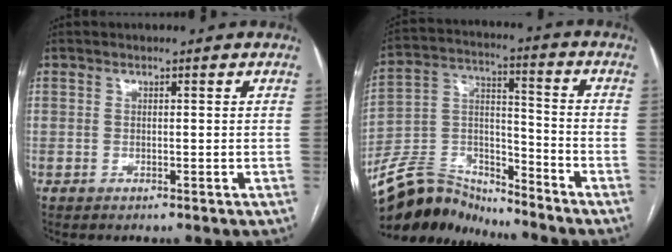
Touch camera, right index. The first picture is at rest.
{"total": 12.4, "force": [-12.1, 2.5, 1.0], "torque": [-0.022, 0.050, -0.228]}